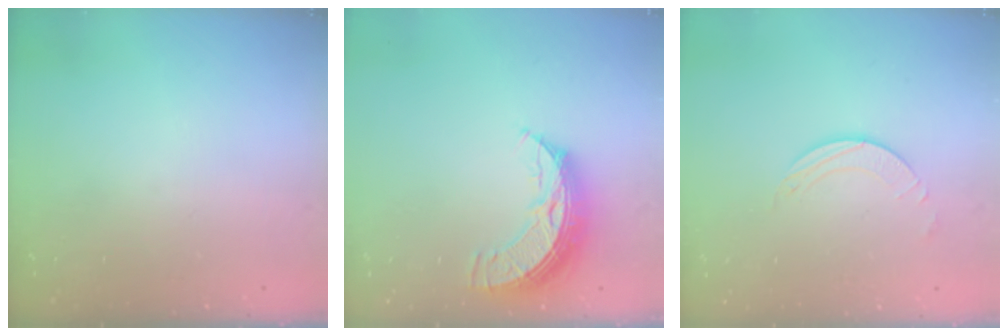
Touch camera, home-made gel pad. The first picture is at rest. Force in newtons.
{"total": 10.6, "press": 10.6, "slide": 1.0}
{"total": 2.0, "press": 1.9, "slide": 0.3}